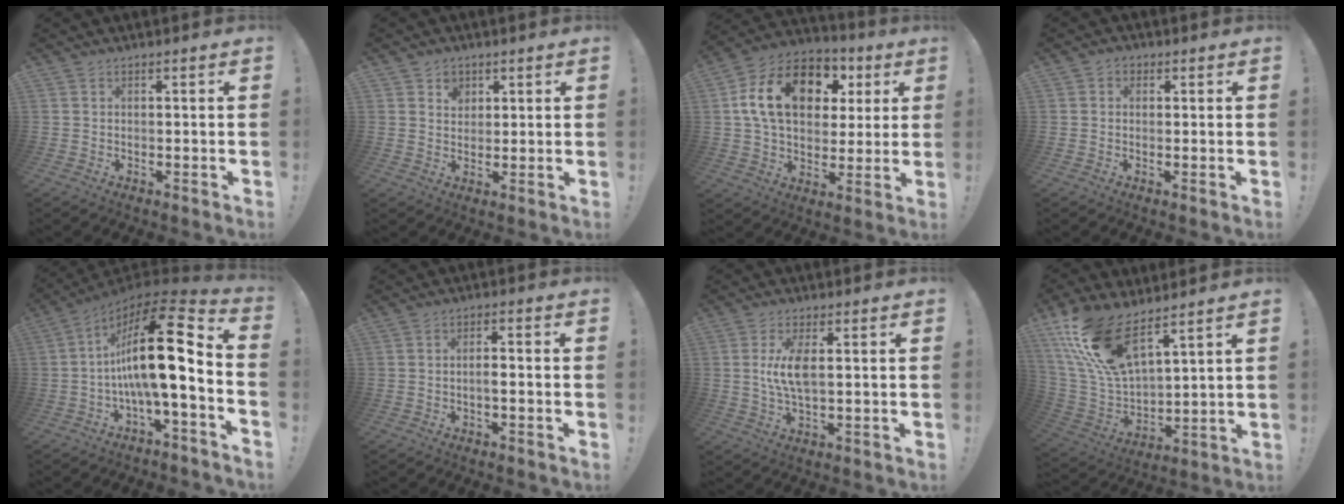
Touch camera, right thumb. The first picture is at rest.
{"total": 4.5, "force": [2.7, 3.5, 1.2], "torque": [-0.003, -0.015, 0.045]}
{"total": 19.9, "force": [5.9, 13.9, 12.9], "torque": [-0.210, -0.004, 0.110]}
{"total": 1.9, "force": [0.0, 1.7, 1.0], "torque": [-0.012, 0.002, -0.003]}
{"total": 21.1, "force": [1.4, 4.7, 20.6], "torque": [-0.344, -0.019, 0.010]}
{"total": 2.8, "force": [-1.2, 0.5, 2.5], "torque": [-0.051, -0.001, -0.023]}
{"total": 7.3, "force": [0.9, 2.6, 6.8], "torque": [-0.123, -0.010, 0.010]}
{"total": 17.6, "force": [12.3, 6.5, 10.7], "torque": [-0.224, -0.080, 0.224]}